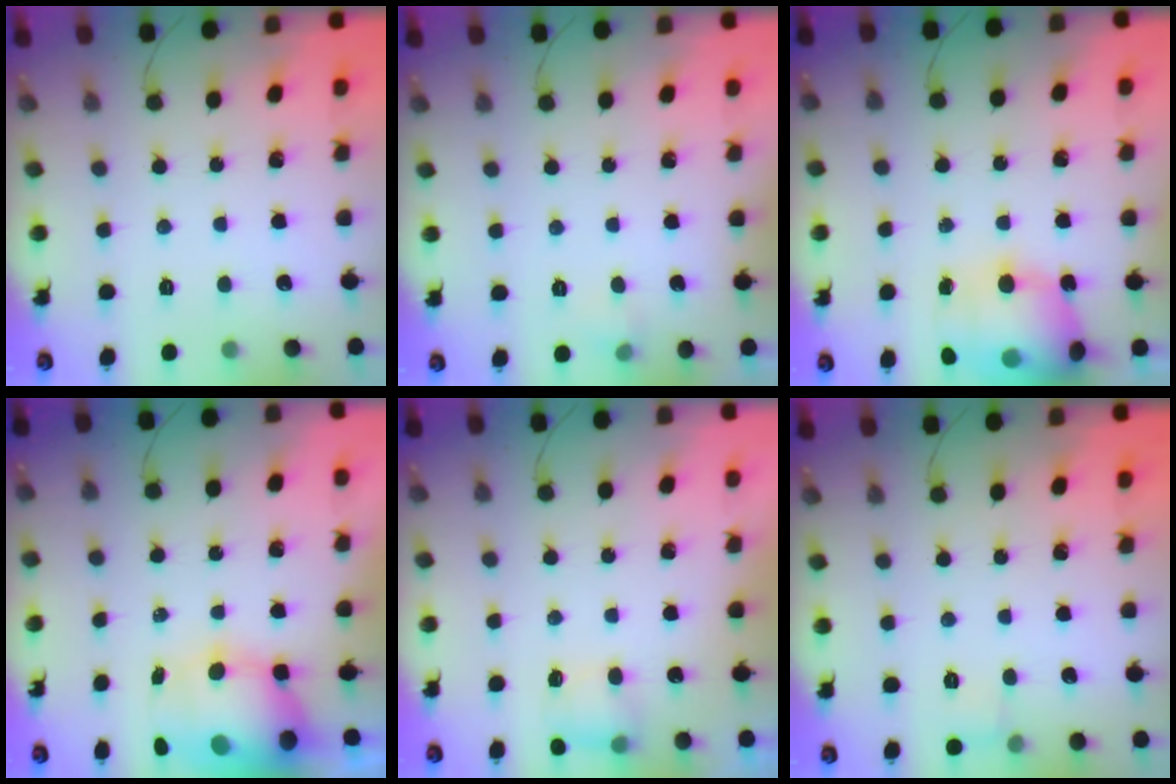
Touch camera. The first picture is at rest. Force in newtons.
{"total": 3.6, "press": 3.5, "slide": 1.1}
{"total": 19.5, "press": 19.1, "slide": 3.8}
{"total": 13.6, "press": 13.1, "slide": 3.4}
{"total": 4.4, "press": 4.3, "slide": 1.0}
{"total": 5.5, "press": 5.3, "slide": 1.8}